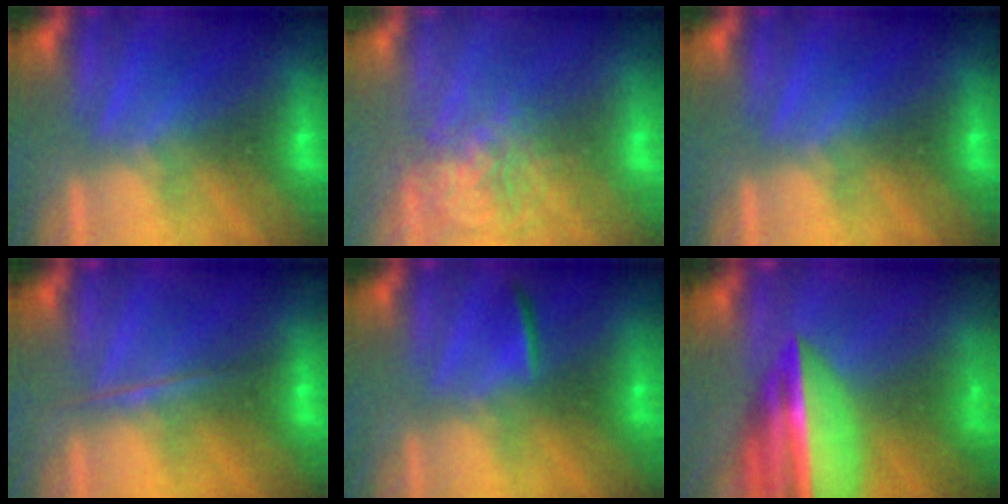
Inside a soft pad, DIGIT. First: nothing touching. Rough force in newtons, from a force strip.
{"total": 3.9}
{"total": 0.0}
{"total": 1.7}
{"total": 1.8}
{"total": 5.6}